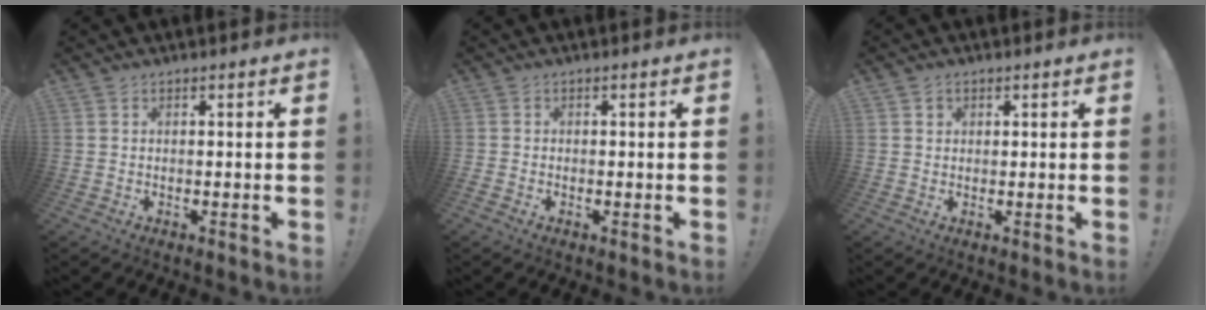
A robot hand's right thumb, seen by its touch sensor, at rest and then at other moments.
{"total": 0.8, "force": [-0.6, 0.6, 0.0], "torque": [-0.006, 0.005, -0.009]}
{"total": 1.5, "force": [0.6, 1.3, 0.4], "torque": [0.005, -0.003, 0.009]}